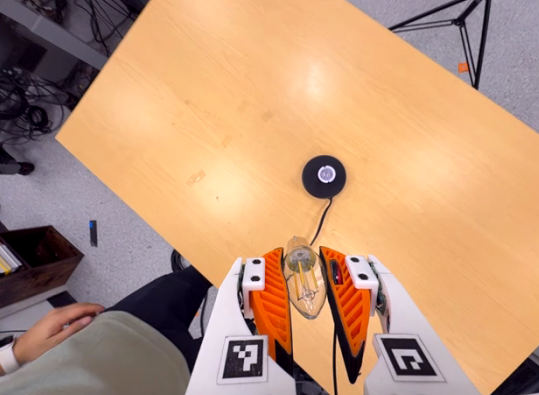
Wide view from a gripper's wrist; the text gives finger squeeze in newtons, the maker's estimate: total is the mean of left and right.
{"total": 21.1, "left": 23.2, "right": 19.0}